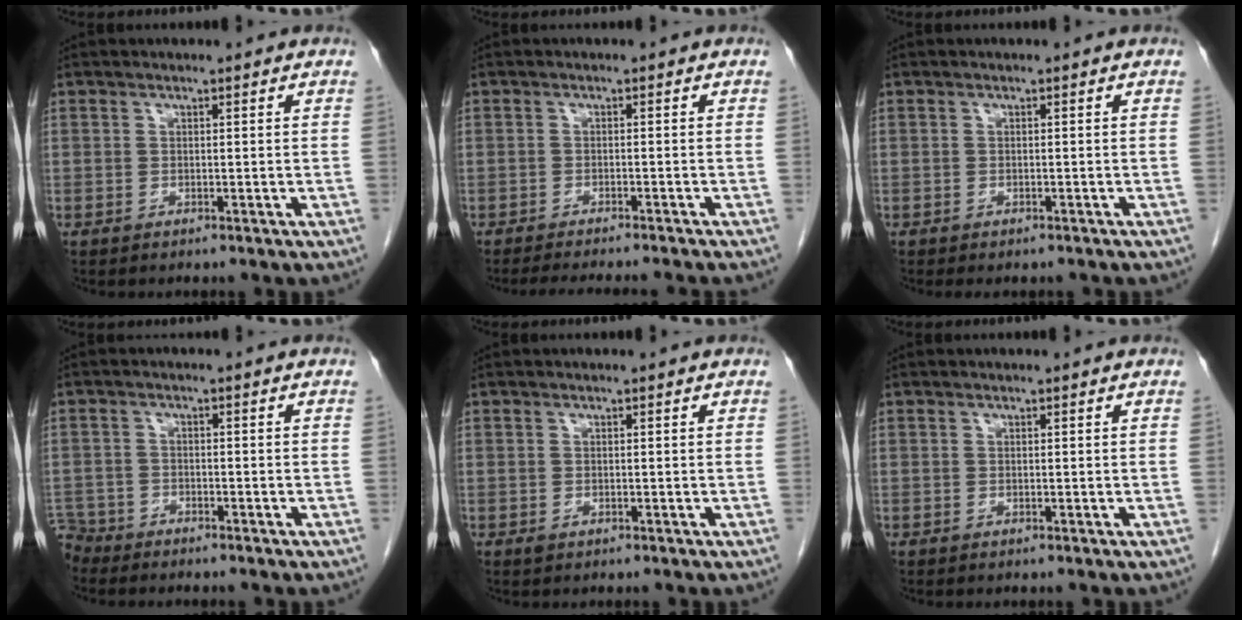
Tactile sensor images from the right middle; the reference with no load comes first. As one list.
[{"total": 9.3, "force": [-8.4, 0.1, 3.9], "torque": [-0.037, -0.018, -0.110]}, {"total": 1.4, "force": [-1.2, 0.6, 0.4], "torque": [-0.008, -0.002, -0.016]}, {"total": 4.2, "force": [-3.9, 1.3, -0.5], "torque": [0.014, -0.006, -0.075]}, {"total": 0.6, "force": [-0.3, 0.3, 0.4], "torque": [-0.010, -0.002, -0.002]}, {"total": 0.0}]